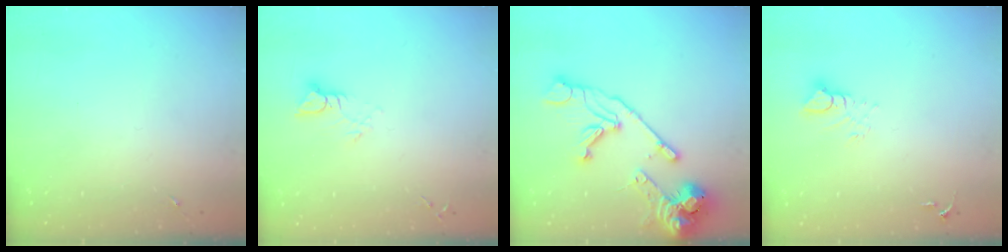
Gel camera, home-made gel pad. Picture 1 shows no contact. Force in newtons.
{"total": 4.4, "press": 4.4, "slide": 0.3}
{"total": 18.4, "press": 18.2, "slide": 2.3}
{"total": 5.3, "press": 5.3, "slide": 0.3}